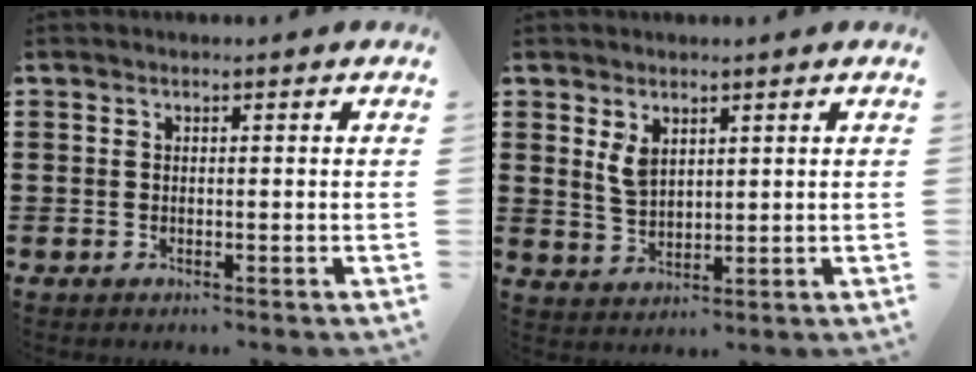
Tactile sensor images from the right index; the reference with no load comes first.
{"total": 3.5, "force": [1.9, 2.0, 2.1], "torque": [-0.049, 0.005, 0.036]}